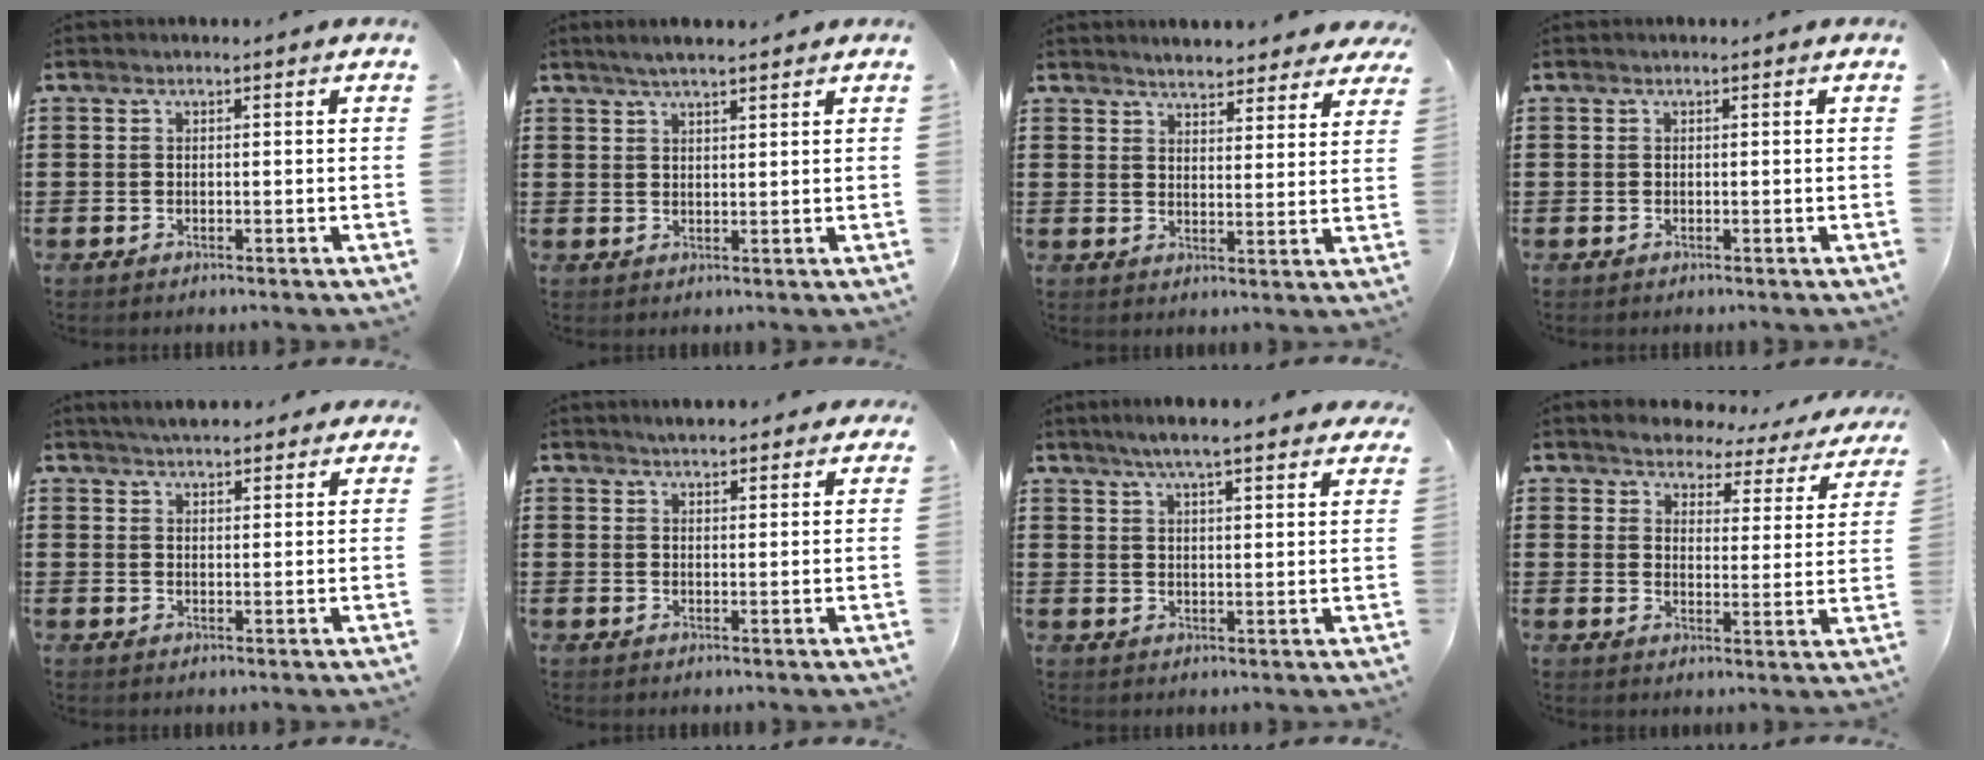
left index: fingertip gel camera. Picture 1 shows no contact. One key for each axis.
{"total": 2.9, "fx": 2.3, "fy": 0.4, "fz": 1.7, "tx": -0.036, "ty": 0.005, "tz": 0.042}
{"total": 4.3, "fx": 4.2, "fy": 0.4, "fz": 0.7, "tx": -0.030, "ty": -0.014, "tz": 0.077}
{"total": 0.0}
{"total": 3.9, "fx": 3.7, "fy": 0.6, "fz": 0.9, "tx": -0.026, "ty": -0.003, "tz": 0.070}
{"total": 2.8, "fx": 2.7, "fy": 0.4, "fz": 0.6, "tx": -0.018, "ty": -0.001, "tz": 0.051}
{"total": 5.4, "fx": 4.7, "fy": 0.3, "fz": 2.7, "tx": -0.066, "ty": -0.011, "tz": 0.081}
{"total": 3.4, "fx": 3.4, "fy": 0.4, "fz": 0.2, "tx": -0.028, "ty": -0.025, "tz": 0.053}